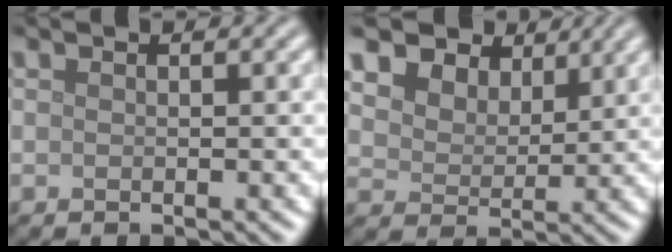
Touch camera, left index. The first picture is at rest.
{"total": 8.6, "force": [5.8, 5.5, 3.4], "torque": [-0.090, 0.010, 0.101]}